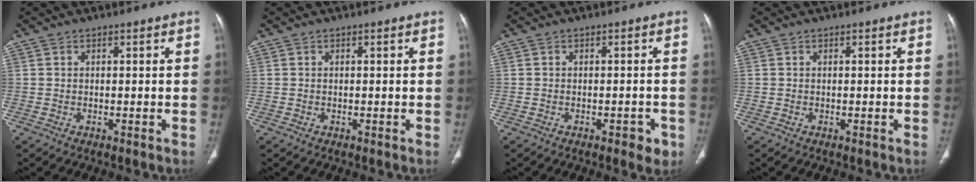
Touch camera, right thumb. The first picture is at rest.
{"total": 0.0}
{"total": 2.9, "force": [-1.5, 1.4, 2.0], "torque": [-0.014, 0.007, -0.015]}
{"total": 0.0}